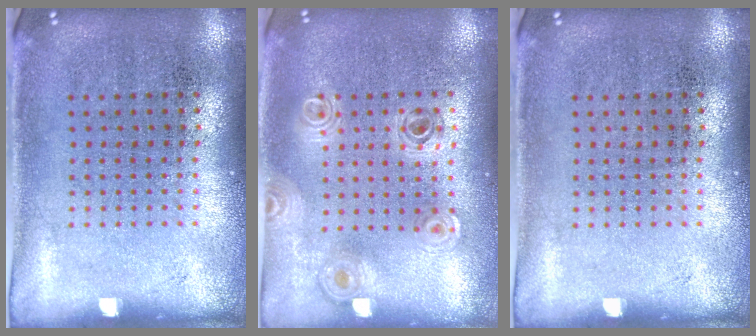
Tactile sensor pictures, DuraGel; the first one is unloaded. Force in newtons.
{"total": 0.9, "press": 0.9, "slide": 0.0}
{"total": 0.0}